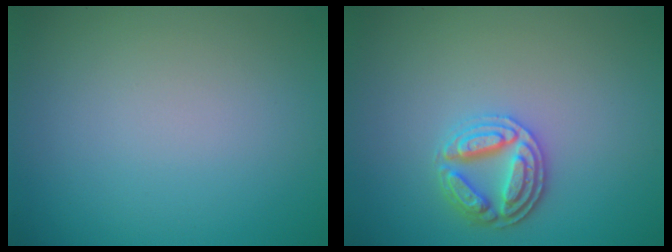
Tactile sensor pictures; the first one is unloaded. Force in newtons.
{"total": 3.3, "press": 3.1, "slide": 1.1}